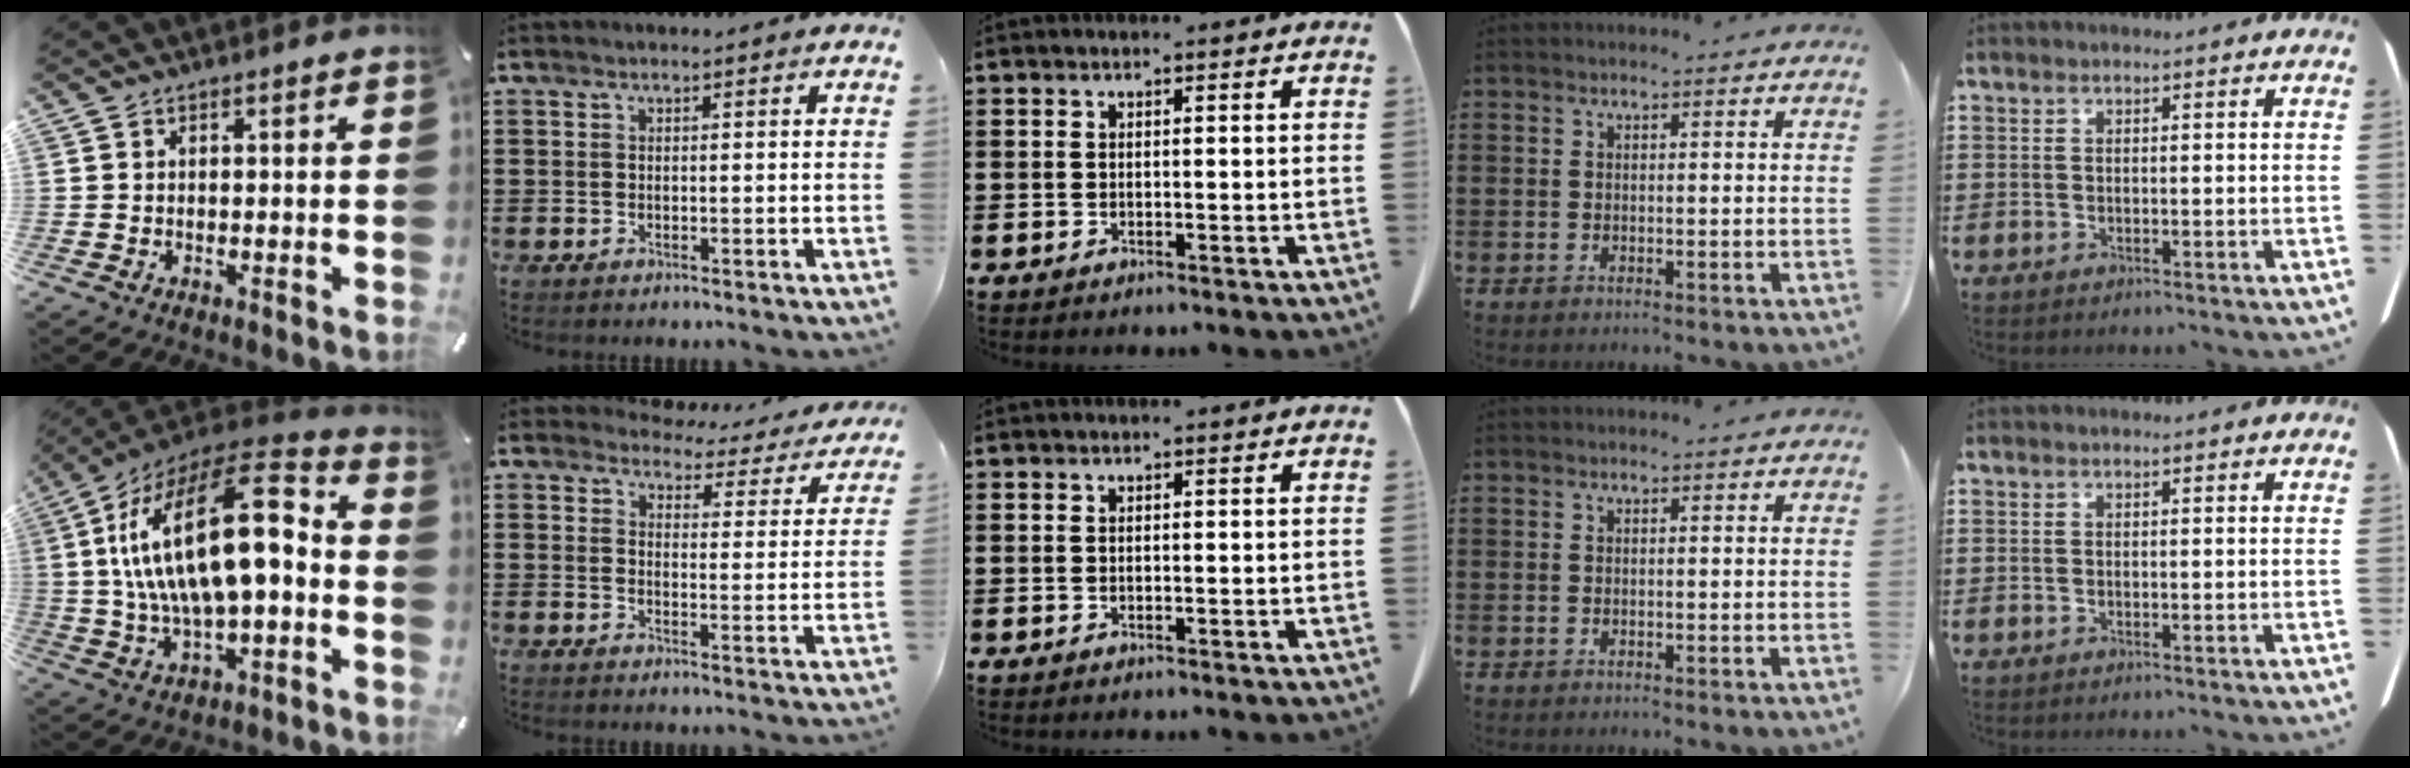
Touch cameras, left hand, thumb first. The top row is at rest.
{"thumb": {"total": 25.5, "force": [3.6, 11.5, 22.4], "torque": [-0.434, -0.017, 0.058]}, "index": {"total": 3.6, "force": [3.5, 0.7, 0.7], "torque": [-0.034, -0.024, 0.057]}}